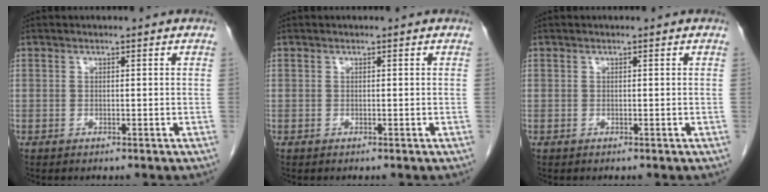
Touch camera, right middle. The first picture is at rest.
{"total": 0.0}
{"total": 0.0}